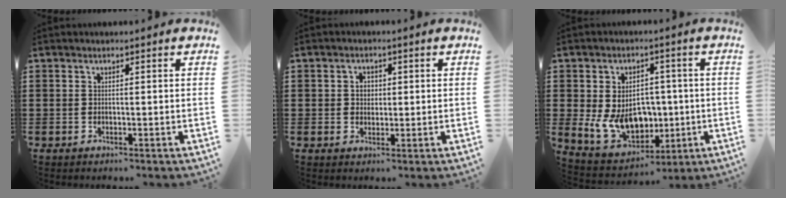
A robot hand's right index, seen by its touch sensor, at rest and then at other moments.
{"total": 2.1, "force": [0.3, 1.7, 1.2], "torque": [-0.028, 0.009, 0.003]}
{"total": 9.3, "force": [-0.9, 7.3, 5.7], "torque": [-0.106, 0.010, -0.011]}